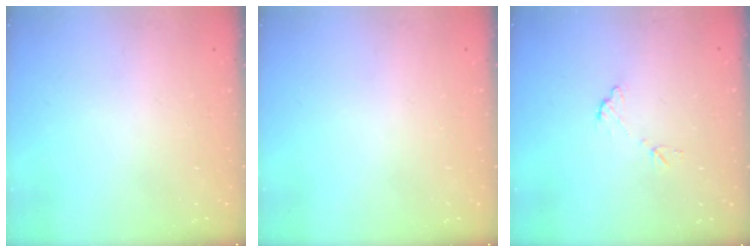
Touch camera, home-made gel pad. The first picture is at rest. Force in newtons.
{"total": 0.0}
{"total": 7.3, "press": 7.3, "slide": 0.3}